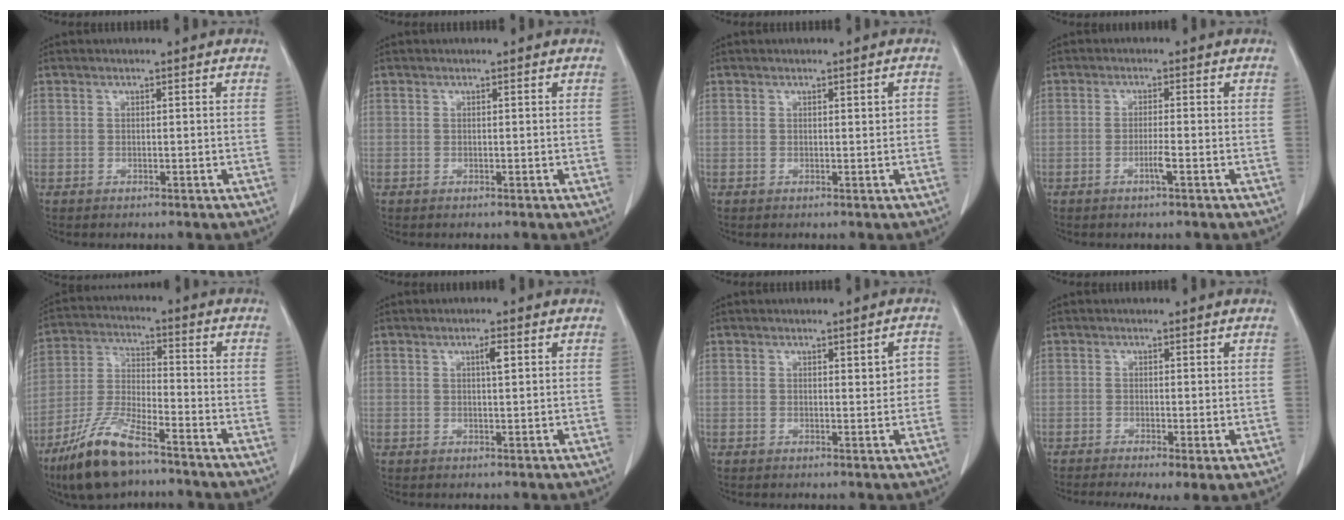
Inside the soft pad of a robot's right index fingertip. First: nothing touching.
{"total": 0.0}
{"total": 2.0, "force": [0.2, 0.8, 1.8], "torque": [-0.015, 0.003, 0.003]}
{"total": 2.3, "force": [-1.1, -0.3, 2.0], "torque": [-0.040, -0.002, -0.022]}
{"total": 12.3, "force": [-8.5, 2.9, 8.3], "torque": [-0.176, -0.023, -0.164]}
{"total": 1.9, "force": [0.7, 0.2, 1.7], "torque": [-0.030, 0.001, 0.010]}
{"total": 2.6, "force": [0.3, 1.0, 2.3], "torque": [-0.019, 0.004, 0.005]}
{"total": 4.9, "force": [-2.5, 1.4, 4.0], "torque": [-0.060, -0.018, -0.044]}